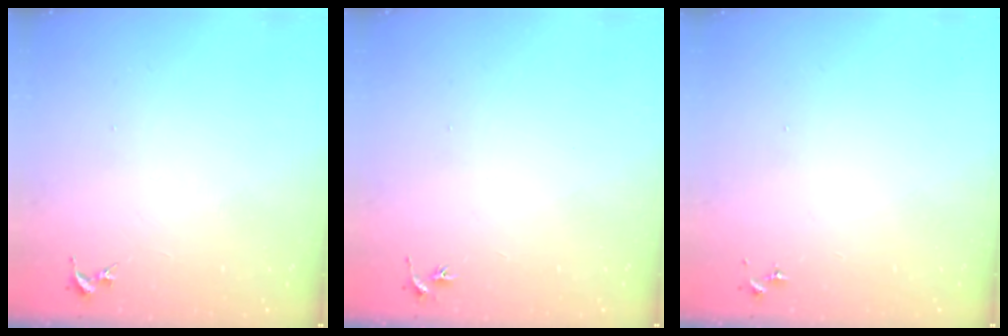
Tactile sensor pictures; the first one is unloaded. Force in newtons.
{"total": 3.0, "press": 3.0, "slide": 0.3}
{"total": 0.0}